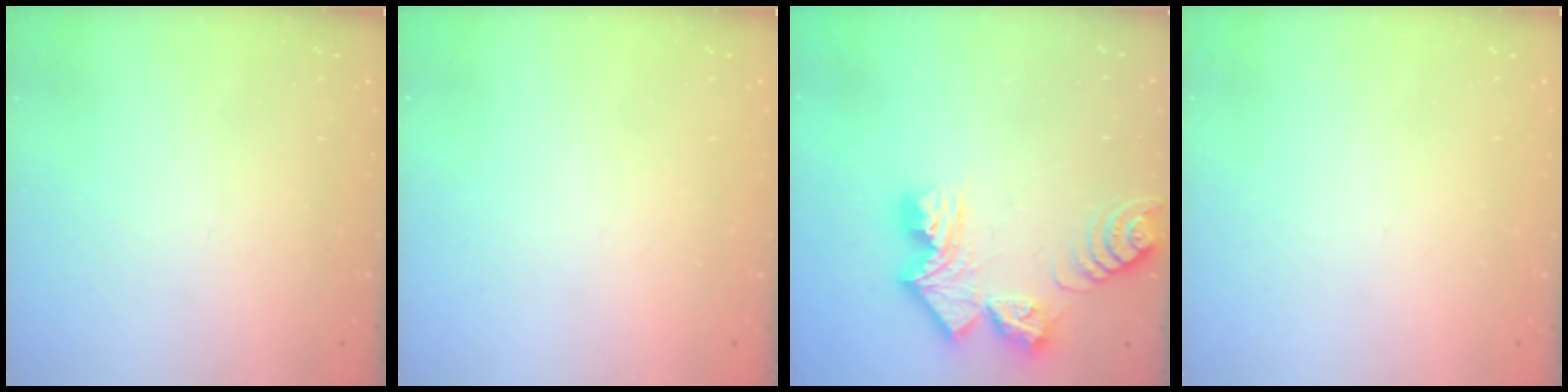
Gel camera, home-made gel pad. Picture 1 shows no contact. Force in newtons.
{"total": 0.0}
{"total": 14.4, "press": 14.3, "slide": 1.6}
{"total": 0.0}